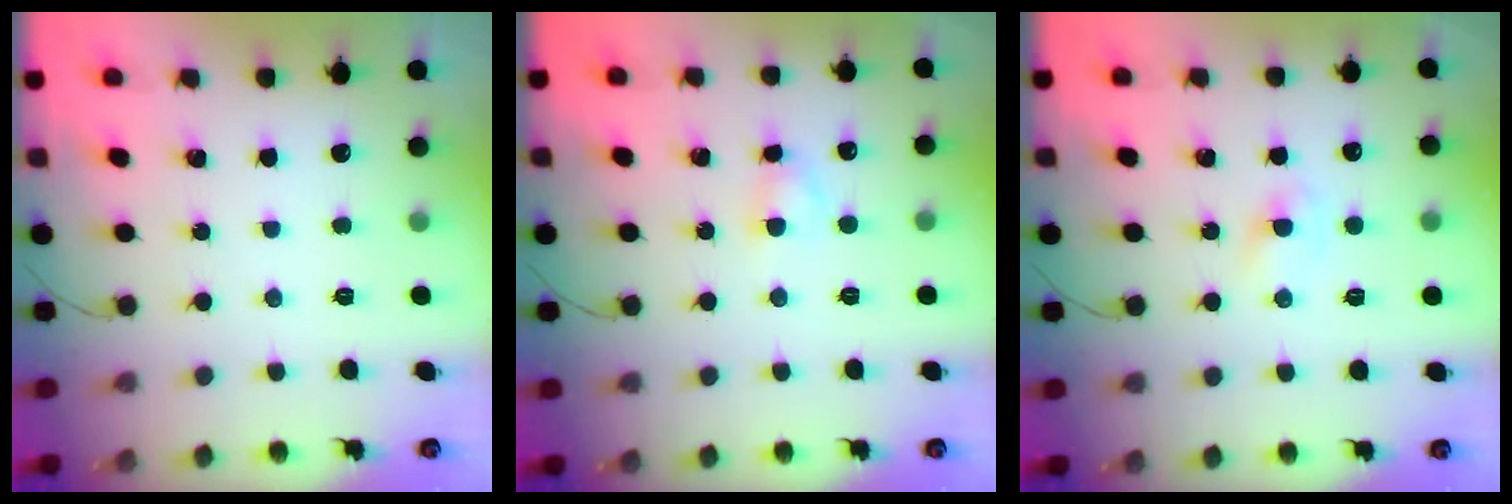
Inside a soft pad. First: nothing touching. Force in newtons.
{"total": 3.1, "press": 2.8, "slide": 1.3}
{"total": 1.9, "press": 1.8, "slide": 0.8}